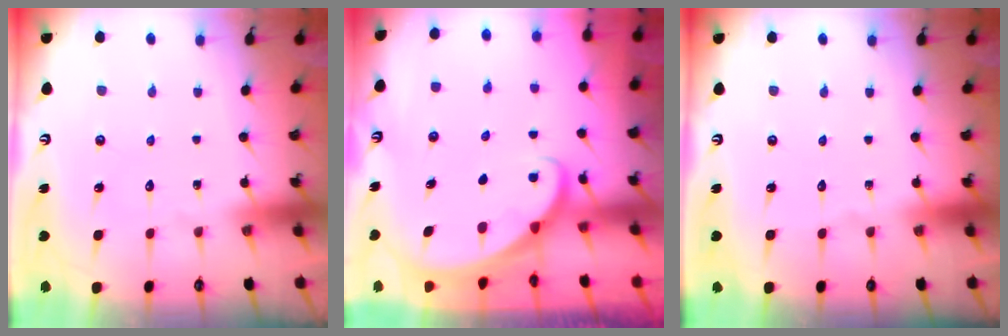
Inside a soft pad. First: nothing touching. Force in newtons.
{"total": 1.9, "press": 1.9, "slide": 0.1}
{"total": 0.0}